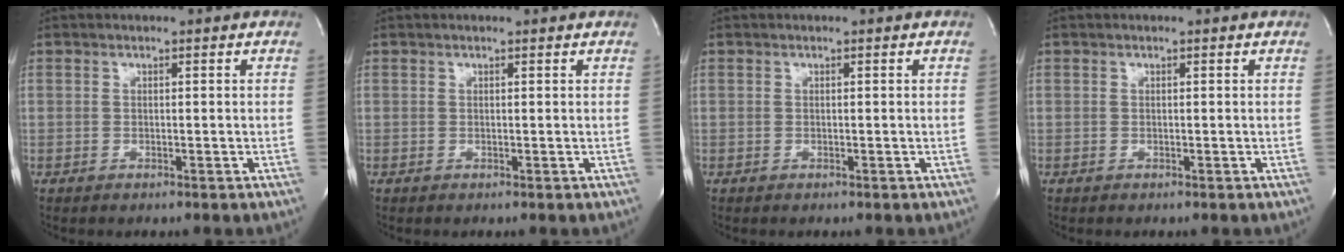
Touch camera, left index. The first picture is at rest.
{"total": 0.7, "force": [0.7, 0.0, 0.2], "torque": [-0.007, 0.005, 0.010]}
{"total": 0.0}
{"total": 0.0}